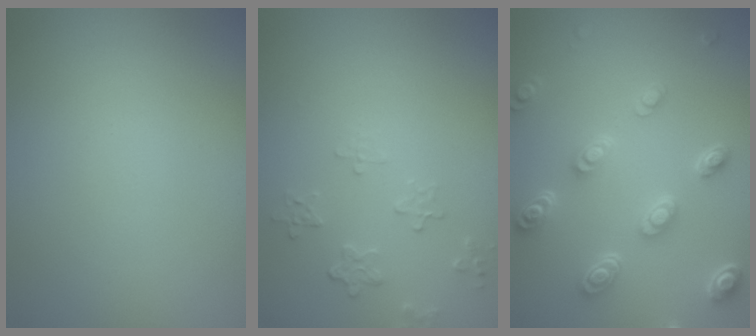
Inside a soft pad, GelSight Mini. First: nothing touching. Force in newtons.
{"total": 1.6, "press": 0.9, "slide": 1.4}
{"total": 4.6, "press": 3.3, "slide": 3.1}